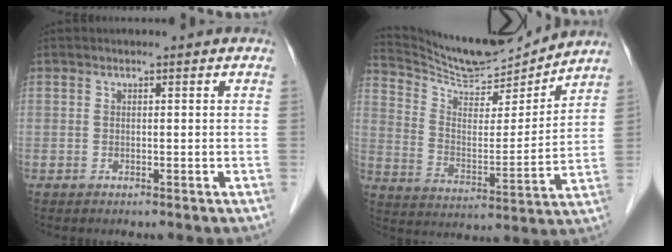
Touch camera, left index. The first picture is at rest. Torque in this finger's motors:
{"motor_torque": [1.09, -1.05, 0.12, 0.00]}